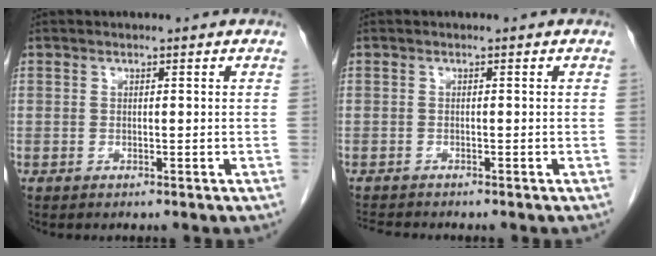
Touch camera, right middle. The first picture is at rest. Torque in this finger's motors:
{"motor_torque": [0.07, -0.02, 0.00, 0.00]}